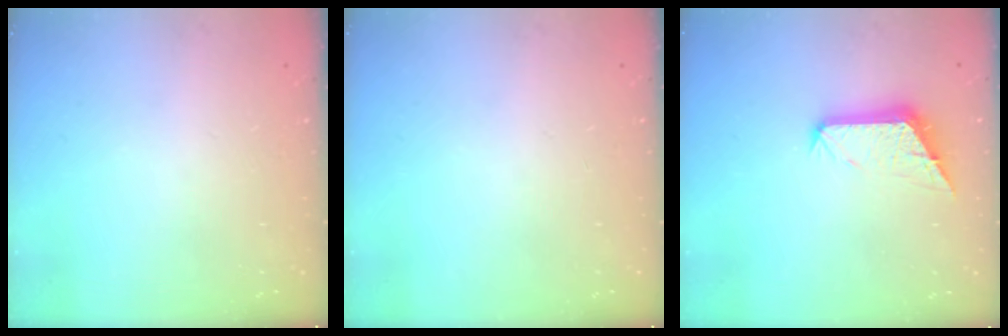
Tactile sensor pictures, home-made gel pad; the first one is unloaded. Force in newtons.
{"total": 0.0}
{"total": 10.9, "press": 10.9, "slide": 0.3}